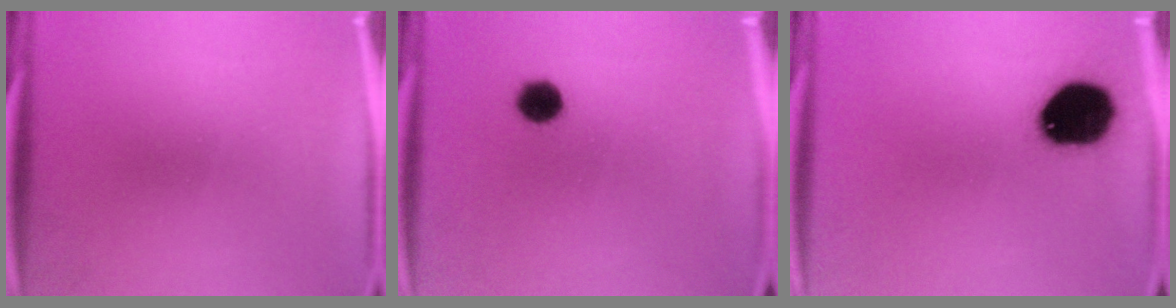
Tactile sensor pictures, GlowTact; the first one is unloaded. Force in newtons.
{"total": 4.0}
{"total": 16.3}